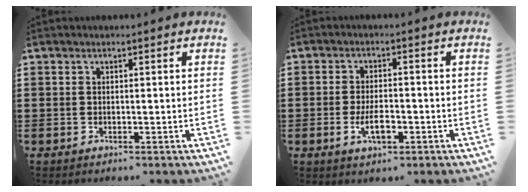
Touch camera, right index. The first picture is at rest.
{"total": 4.2, "force": [-1.4, 1.8, 3.5], "torque": [-0.058, -0.001, -0.027]}